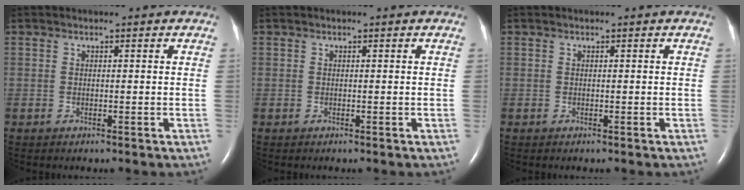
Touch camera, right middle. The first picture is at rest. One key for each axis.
{"total": 0.0}
{"total": 0.0}